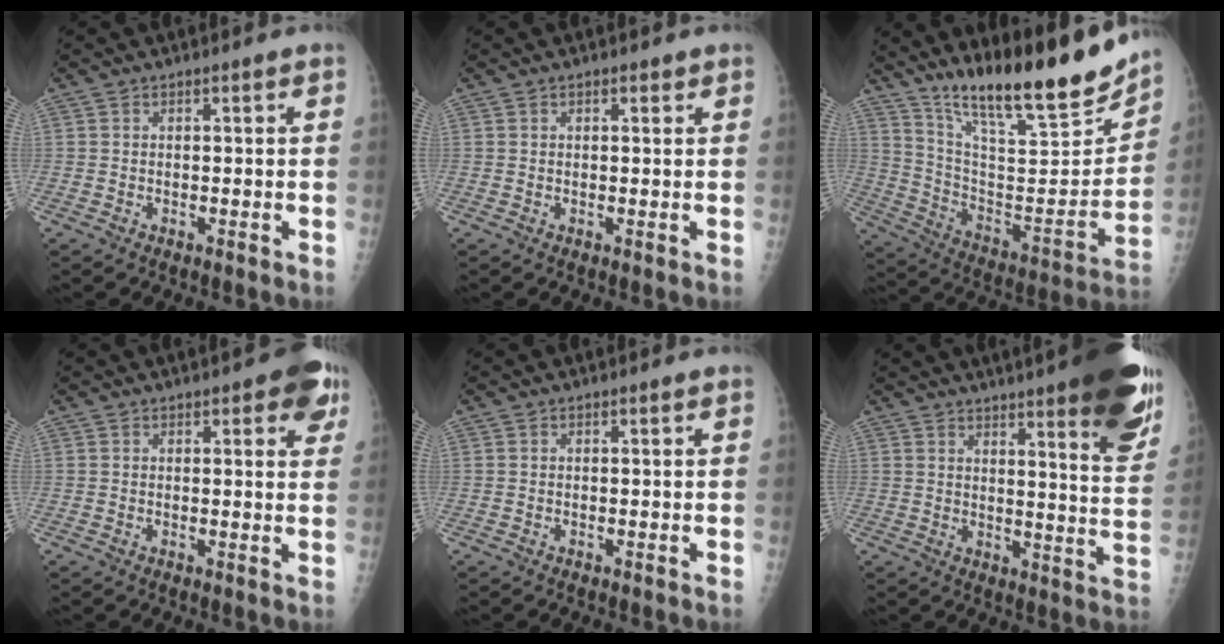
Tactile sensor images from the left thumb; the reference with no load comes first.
{"total": 1.1, "force": [0.6, 0.5, 0.8], "torque": [-0.009, 0.000, 0.007]}
{"total": 23.8, "force": [18.3, 4.4, 14.6], "torque": [-0.206, -0.093, 0.307]}
{"total": 5.8, "force": [2.9, 2.4, 4.5], "torque": [-0.024, -0.006, 0.024]}
{"total": 0.0}
{"total": 19.2, "force": [12.2, 3.2, 14.5], "torque": [-0.161, -0.060, 0.150]}